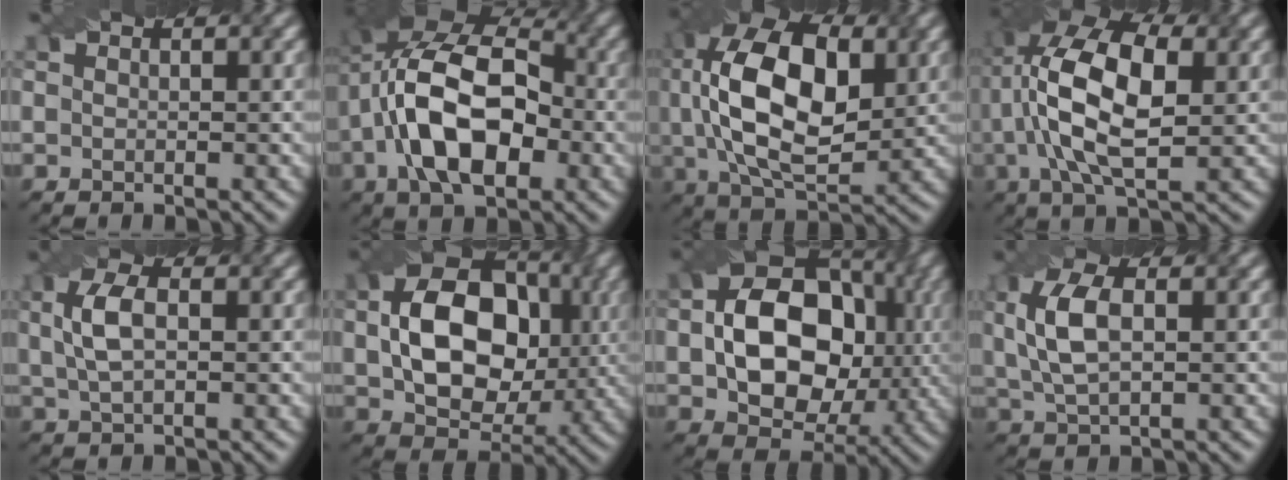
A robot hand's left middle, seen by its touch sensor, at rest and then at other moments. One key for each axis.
{"total": 12.8, "fx": -1.7, "fy": 7.3, "fz": 10.4, "tx": -0.181, "ty": 0.019, "tz": -0.047}
{"total": 14.0, "fx": 2.2, "fy": 7.7, "fz": 11.5, "tx": -0.225, "ty": 0.011, "tz": 0.038}
{"total": 12.2, "fx": 1.6, "fy": 5.7, "fz": 10.6, "tx": -0.209, "ty": 0.019, "tz": 0.022}
{"total": 3.9, "fx": 0.7, "fy": 1.9, "fz": 3.3, "tx": -0.080, "ty": 0.007, "tz": 0.012}
{"total": 11.4, "fx": 0.9, "fy": 8.1, "fz": 7.9, "tx": -0.141, "ty": 0.003, "tz": 0.017}
{"total": 12.4, "fx": 0.3, "fy": 8.9, "fz": 8.6, "tx": -0.138, "ty": 0.004, "tz": 0.003}
{"total": 5.6, "fx": 1.0, "fy": 2.8, "fz": 4.7, "tx": -0.106, "ty": 0.012, "tz": 0.019}